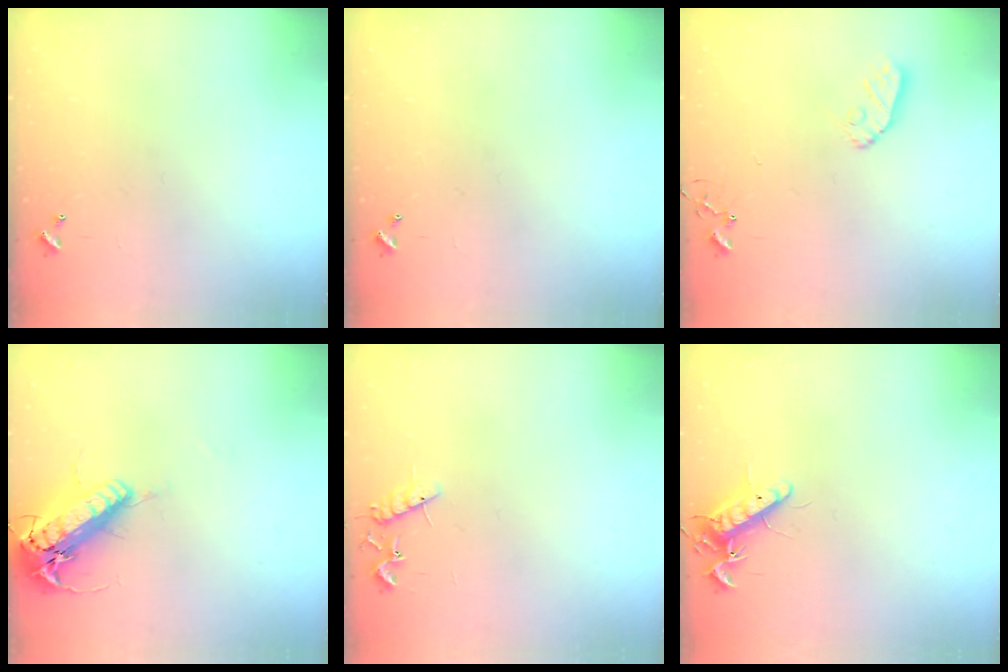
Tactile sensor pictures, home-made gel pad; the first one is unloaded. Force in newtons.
{"total": 0.0}
{"total": 7.2, "press": 7.2, "slide": 0.4}
{"total": 18.2, "press": 17.8, "slide": 3.8}
{"total": 10.4, "press": 10.3, "slide": 0.9}
{"total": 11.3, "press": 11.2, "slide": 1.5}